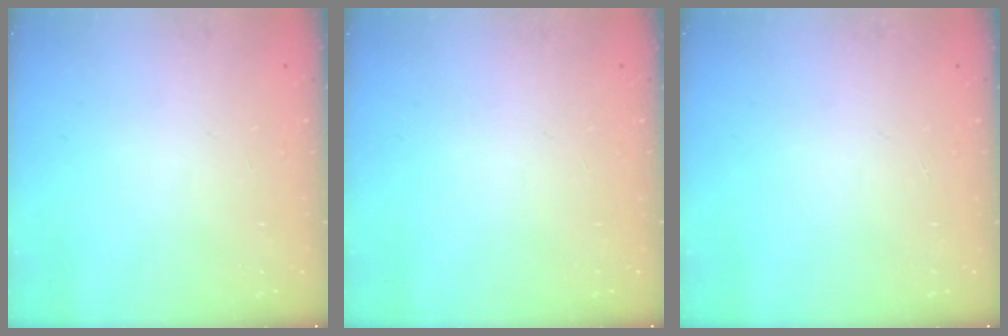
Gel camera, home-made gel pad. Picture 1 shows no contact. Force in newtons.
{"total": 0.0}
{"total": 0.0}